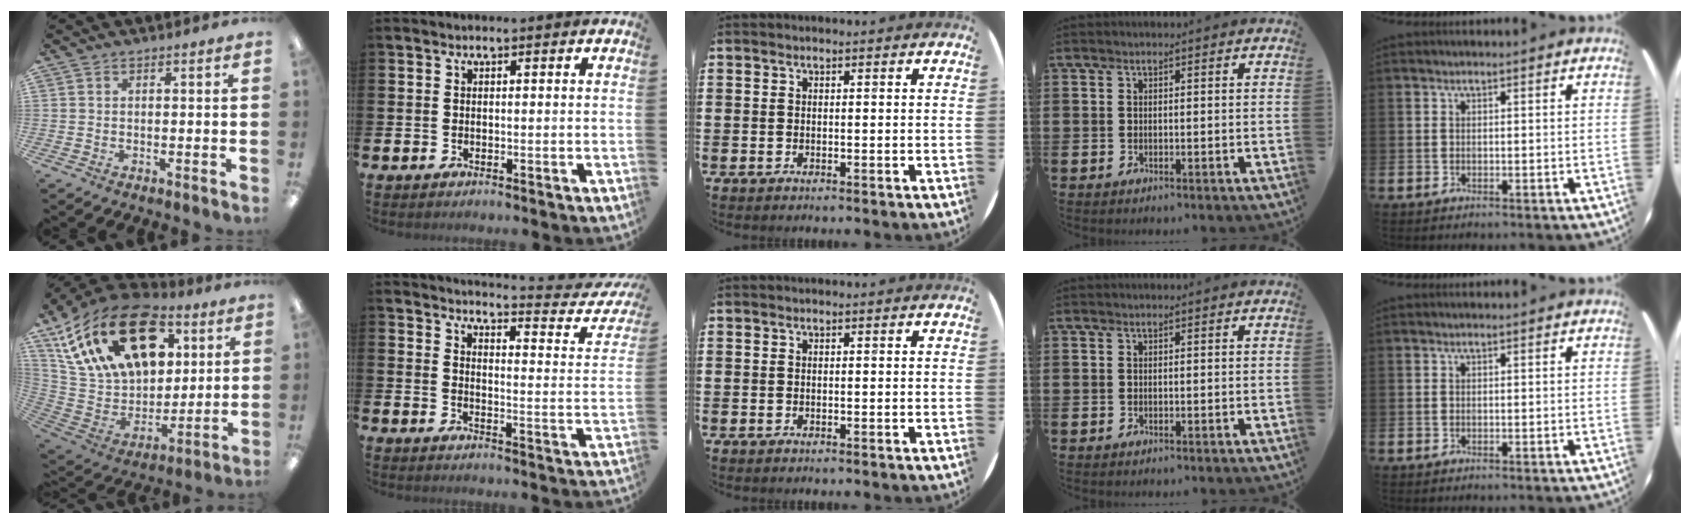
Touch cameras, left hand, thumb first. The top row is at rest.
{"thumb": {"total": 26.7, "force": [12.6, 16.3, 17.0], "torque": [-0.318, -0.049, 0.229]}, "index": {"total": 3.8, "force": [3.6, 0.1, 1.3], "torque": [-0.022, -0.045, 0.046]}}